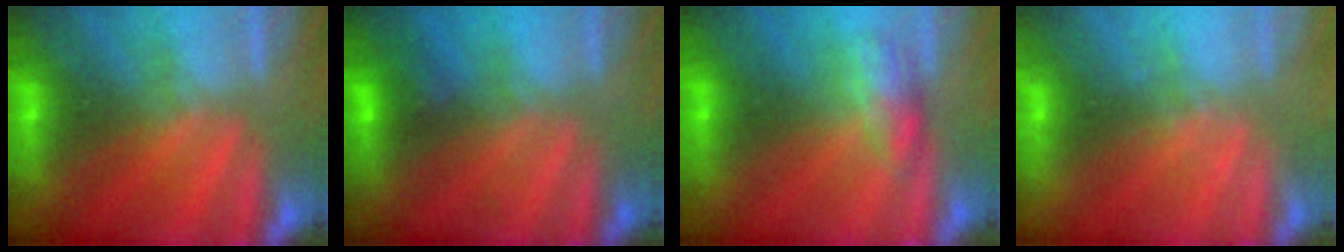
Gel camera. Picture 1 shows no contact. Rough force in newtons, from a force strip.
{"total": 2.3}
{"total": 2.7}
{"total": 2.3}